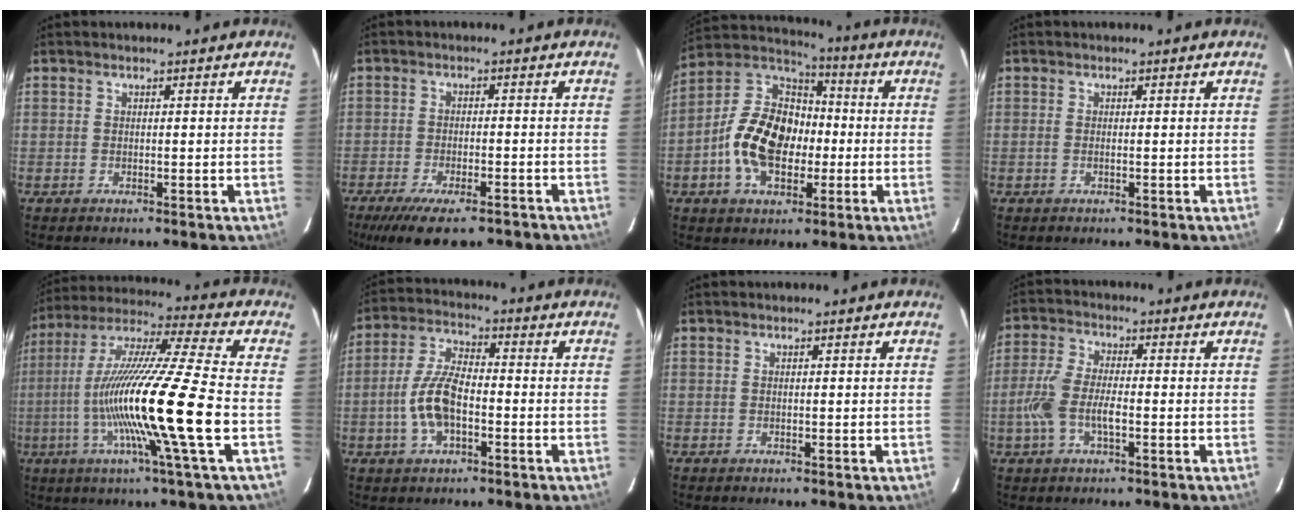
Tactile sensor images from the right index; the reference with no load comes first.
{"total": 12.1, "force": [-9.1, 4.0, 7.0], "torque": [-0.151, -0.031, -0.143]}
{"total": 16.2, "force": [-3.5, 10.5, 11.8], "torque": [-0.237, 0.024, -0.062]}
{"total": 0.9, "force": [-0.1, 0.2, 0.8], "torque": [-0.018, 0.000, -0.005]}
{"total": 20.3, "force": [-4.6, -1.3, 19.8], "torque": [-0.365, -0.015, -0.094]}
{"total": 9.5, "force": [-2.6, 4.4, 8.0], "torque": [-0.167, 0.008, -0.048]}
{"total": 0.0}
{"total": 7.9, "force": [-2.1, 3.1, 7.0], "torque": [-0.152, 0.002, -0.042]}